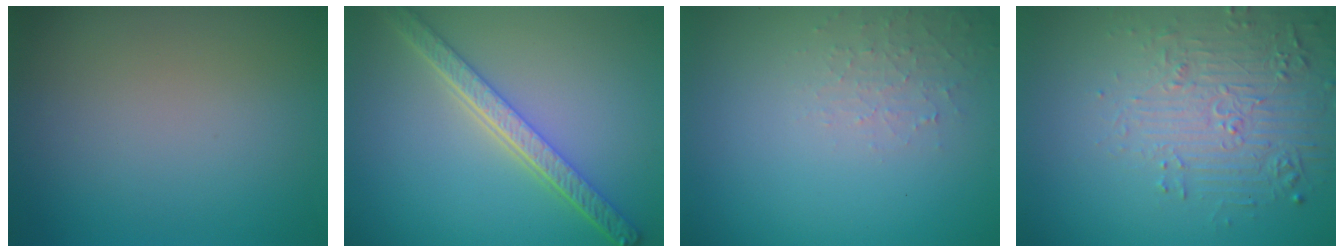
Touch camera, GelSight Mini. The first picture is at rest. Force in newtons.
{"total": 5.3, "press": 4.1, "slide": 3.3}
{"total": 1.8, "press": 1.8, "slide": 0.4}
{"total": 5.4, "press": 3.8, "slide": 3.8}